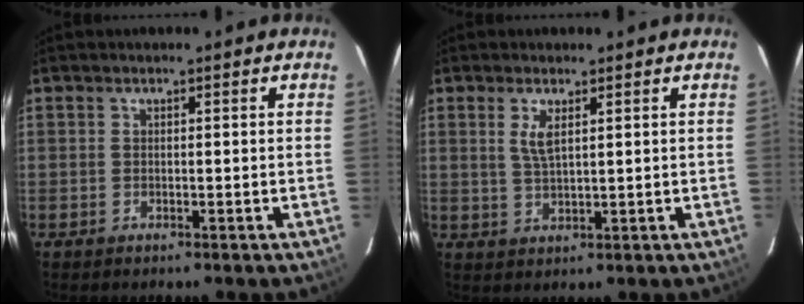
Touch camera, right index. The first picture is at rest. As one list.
[{"total": 3.4, "force": [1.4, 1.0, 2.9], "torque": [-0.058, -0.001, 0.028]}]